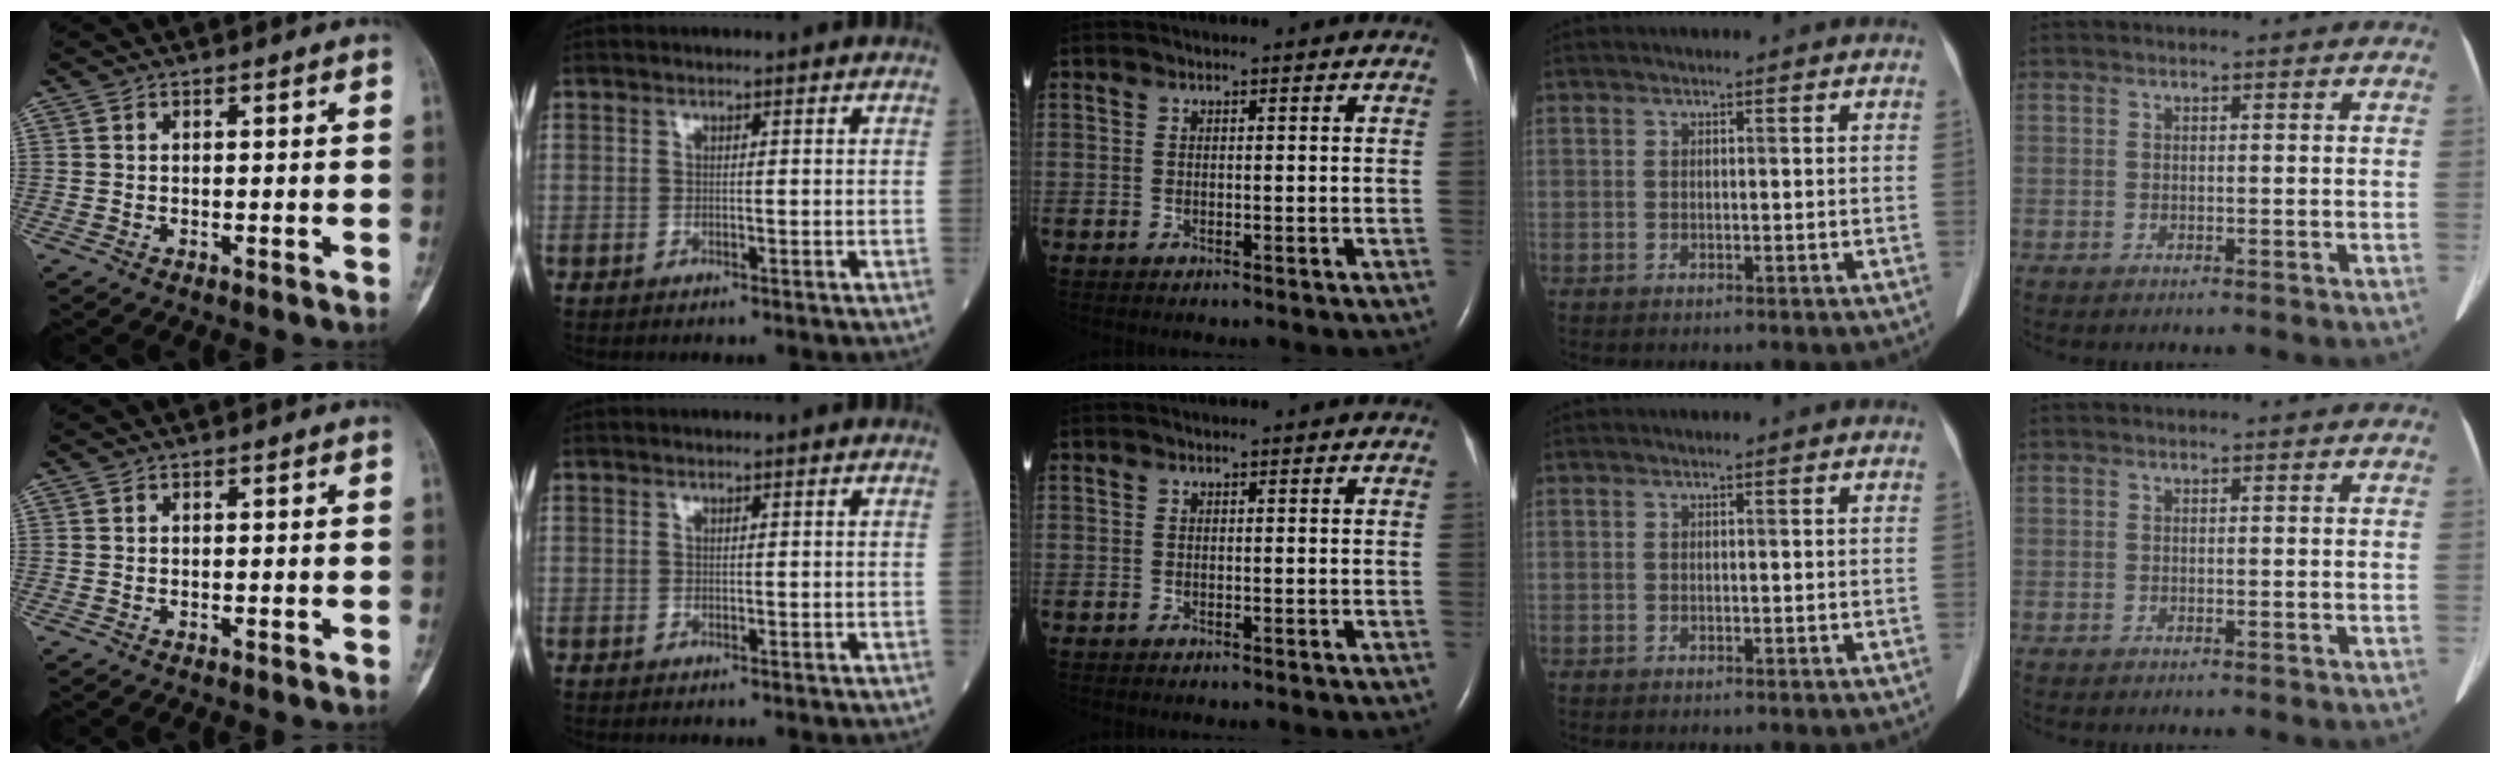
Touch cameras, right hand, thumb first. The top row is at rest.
{}